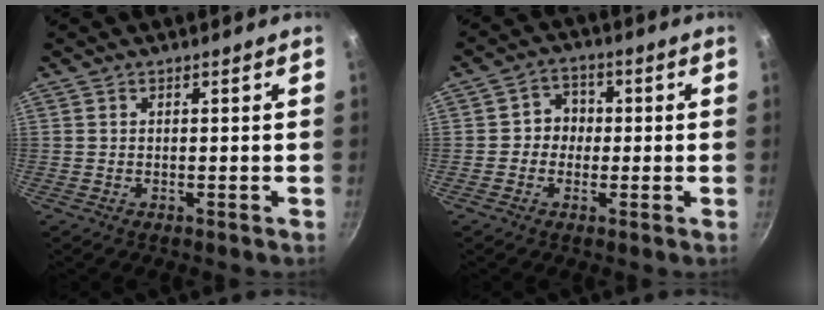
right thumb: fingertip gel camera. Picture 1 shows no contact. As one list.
[{"total": 4.9, "force": [-0.3, 4.5, 1.9], "torque": [0.008, 0.014, -0.015]}]